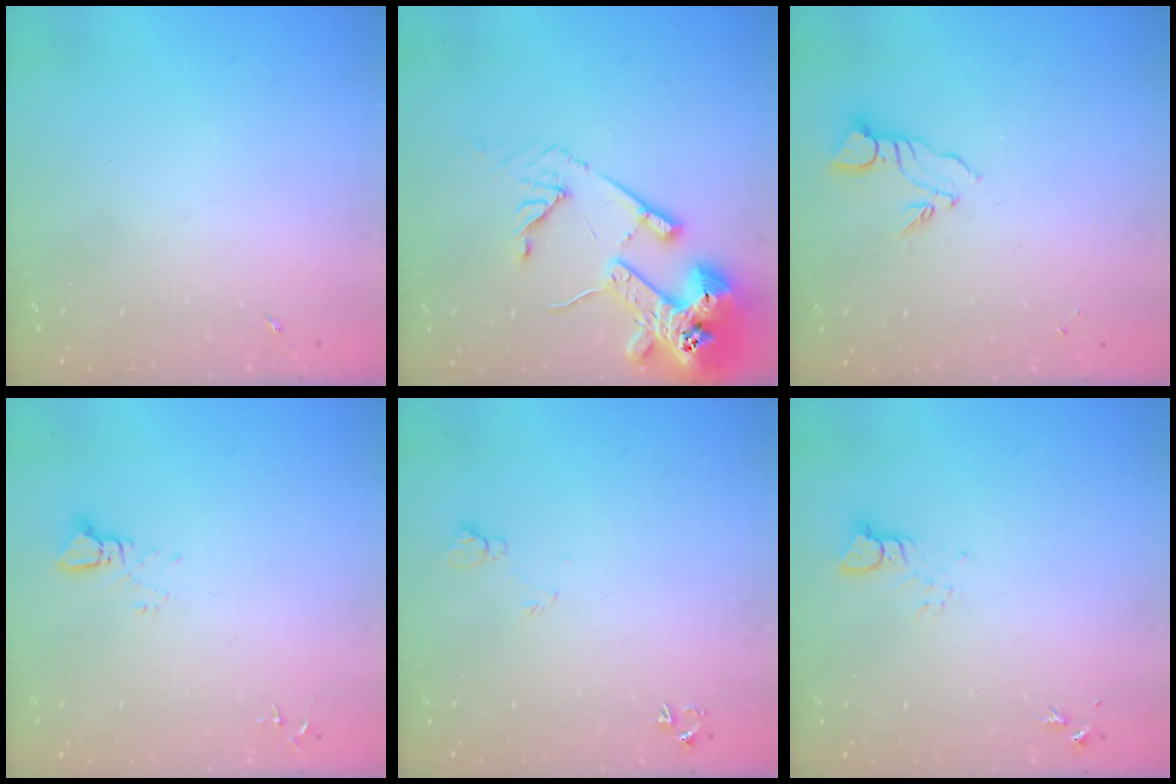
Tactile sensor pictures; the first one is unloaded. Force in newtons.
{"total": 16.6, "press": 16.5, "slide": 2.0}
{"total": 4.9, "press": 4.9, "slide": 0.1}
{"total": 2.5, "press": 2.5, "slide": 0.1}
{"total": 6.2, "press": 6.1, "slide": 1.2}
{"total": 3.1, "press": 3.1, "slide": 0.4}